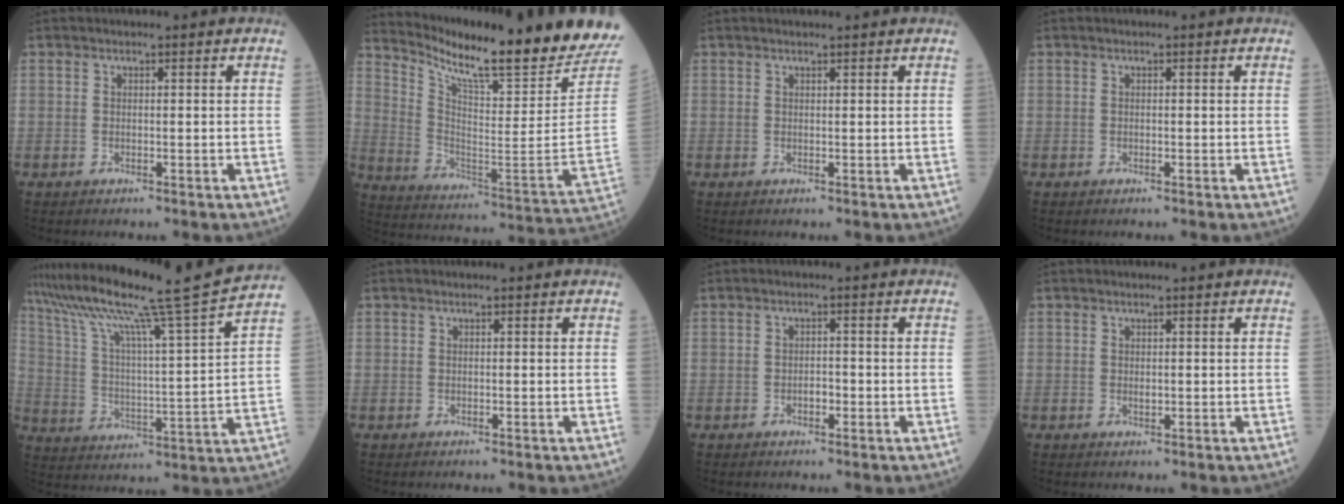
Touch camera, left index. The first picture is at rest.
{"total": 21.8, "force": [19.6, -0.5, 9.4], "torque": [-0.180, -0.106, 0.283]}
{"total": 1.4, "force": [1.1, -0.3, 0.7], "torque": [-0.009, 0.007, 0.015]}
{"total": 0.6, "force": [-0.6, 0.0, -0.1], "torque": [0.002, -0.005, -0.010]}
{"total": 20.2, "force": [16.9, -3.1, 10.7], "torque": [-0.196, -0.035, 0.261]}
{"total": 0.0}
{"total": 1.7, "force": [-1.2, 0.7, 0.9], "torque": [-0.014, -0.002, -0.020]}
{"total": 0.8, "force": [-0.3, 0.3, 0.6], "torque": [-0.013, -0.002, -0.002]}